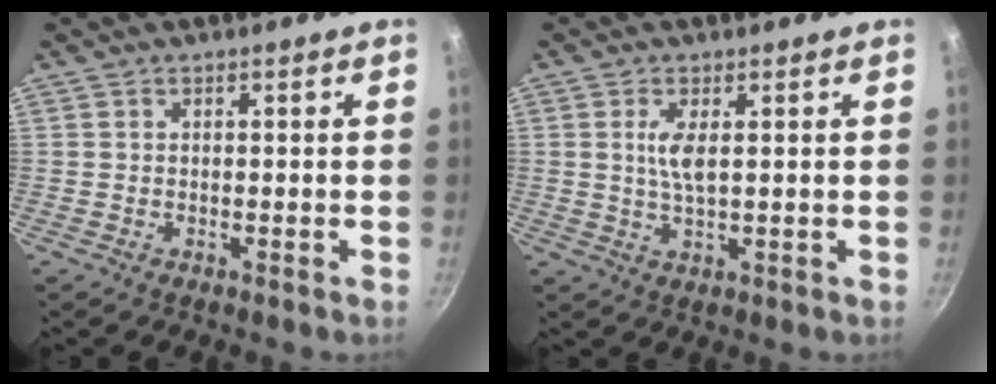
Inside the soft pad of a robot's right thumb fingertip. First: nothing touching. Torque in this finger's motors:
{"motor_torque": [0.57, 0.75, 0.87, 0.33, 0.02]}